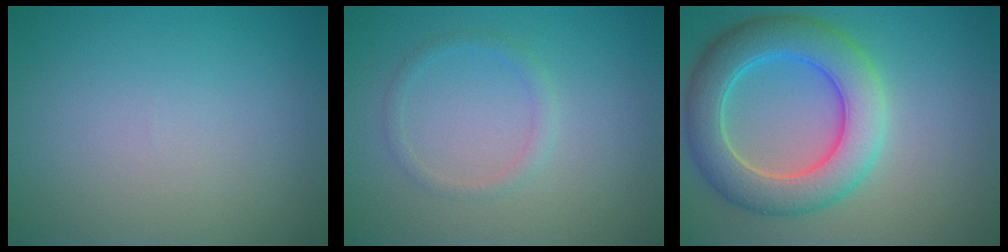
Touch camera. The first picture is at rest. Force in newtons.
{"total": 1.3, "press": 1.3, "slide": 0.1}
{"total": 7.5, "press": 7.5, "slide": 0.2}